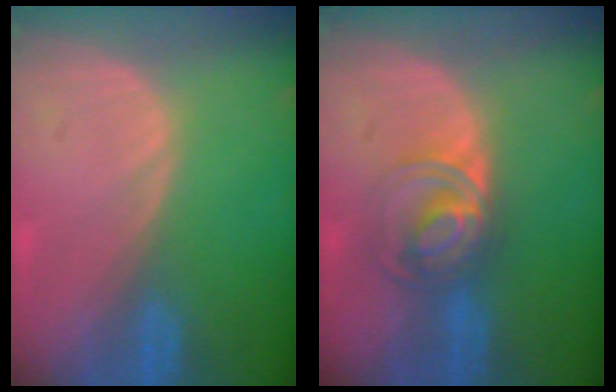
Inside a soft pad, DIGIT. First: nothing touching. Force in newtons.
{"total": 6.6, "press": 5.8, "slide": 3.2}